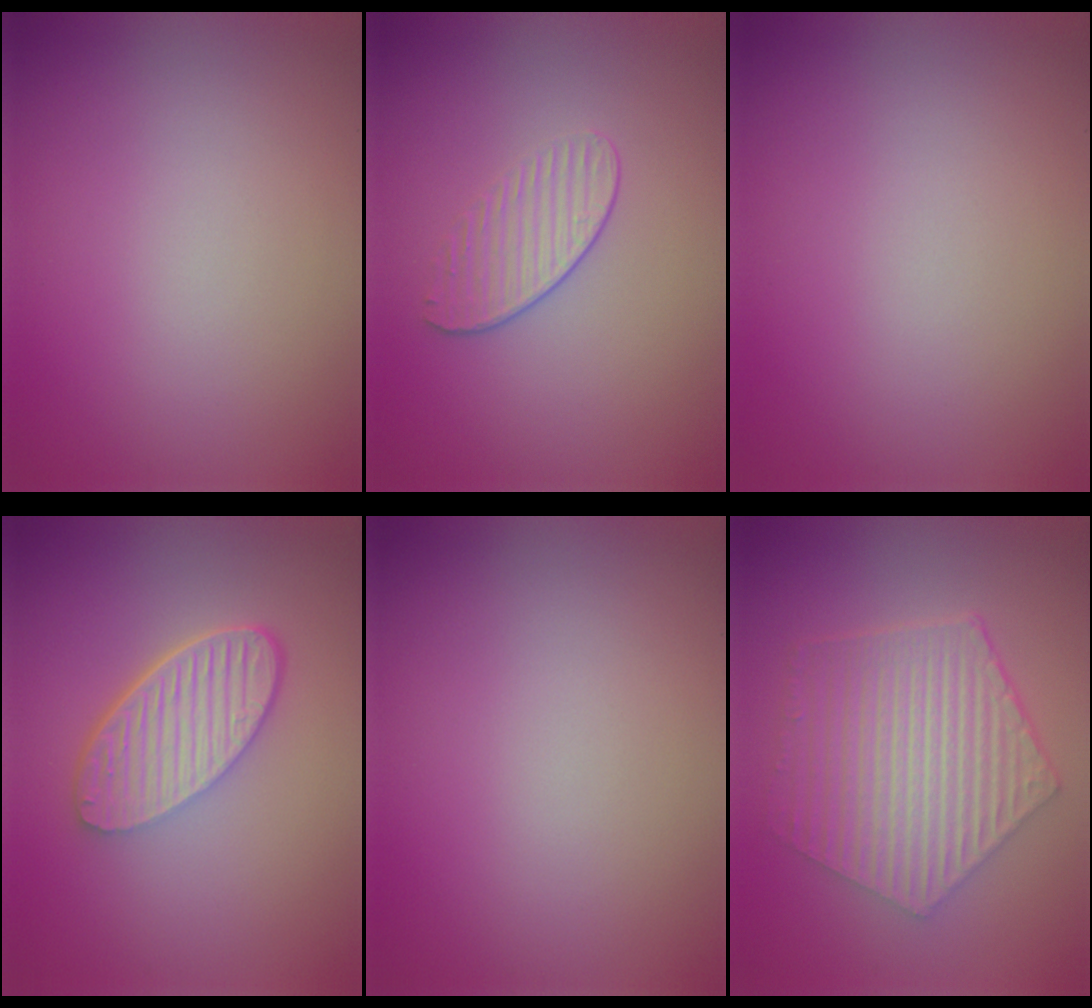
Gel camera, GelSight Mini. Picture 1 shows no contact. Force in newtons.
{"total": 1.8, "press": 1.3, "slide": 1.1}
{"total": 0.0}
{"total": 5.9, "press": 4.2, "slide": 4.1}
{"total": 0.0}
{"total": 6.9, "press": 5.0, "slide": 4.8}